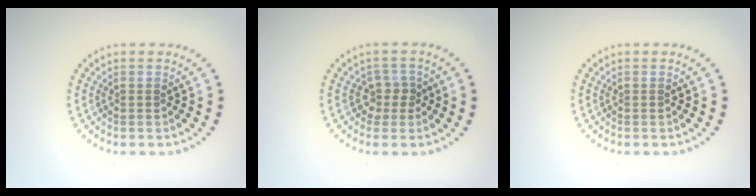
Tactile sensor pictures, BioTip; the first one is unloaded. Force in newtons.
{"total": 1.7, "press": 1.4, "slide": 1.0}
{"total": 0.0}